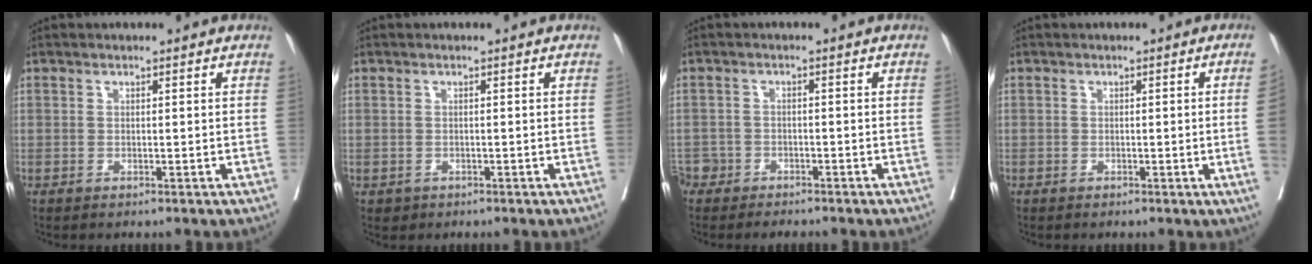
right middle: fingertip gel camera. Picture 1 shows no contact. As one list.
[{"total": 1.1, "force": [-0.6, 0.9, 0.2], "torque": [-0.005, 0.002, -0.003]}, {"total": 5.1, "force": [-4.2, 2.7, 0.8], "torque": [-0.008, -0.001, -0.072]}, {"total": 2.6, "force": [-0.3, -1.0, 2.4], "torque": [-0.027, -0.004, -0.002]}]